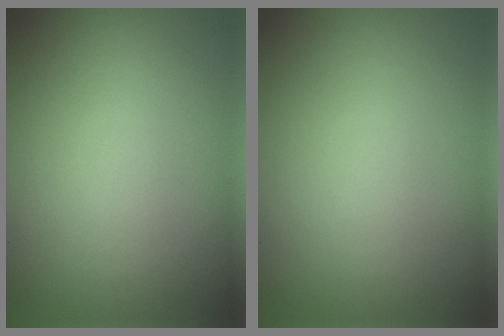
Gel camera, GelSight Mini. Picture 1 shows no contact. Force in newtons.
{"total": 0.0}